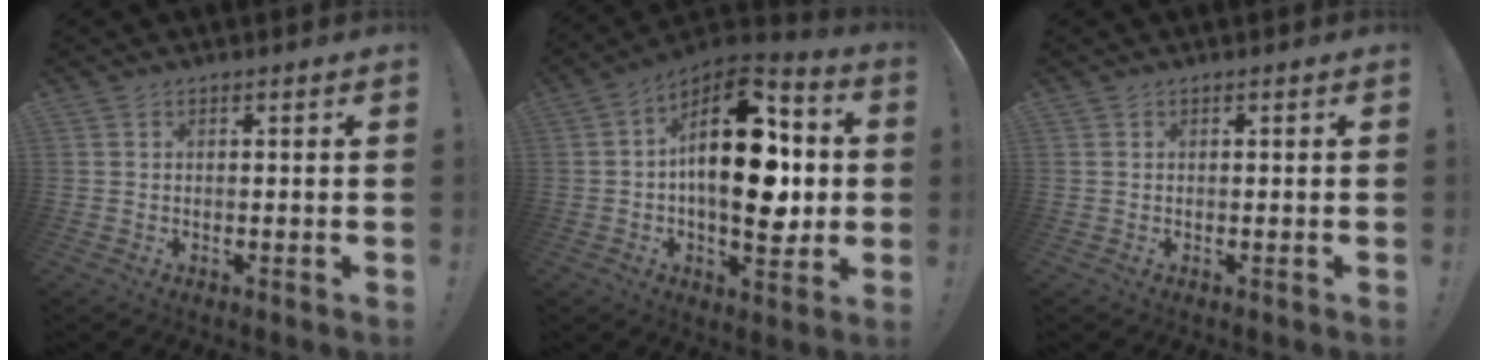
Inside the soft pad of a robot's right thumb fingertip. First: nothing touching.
{"total": 21.1, "force": [1.7, 11.1, 17.9], "torque": [-0.281, -0.007, 0.026]}
{"total": 0.0}